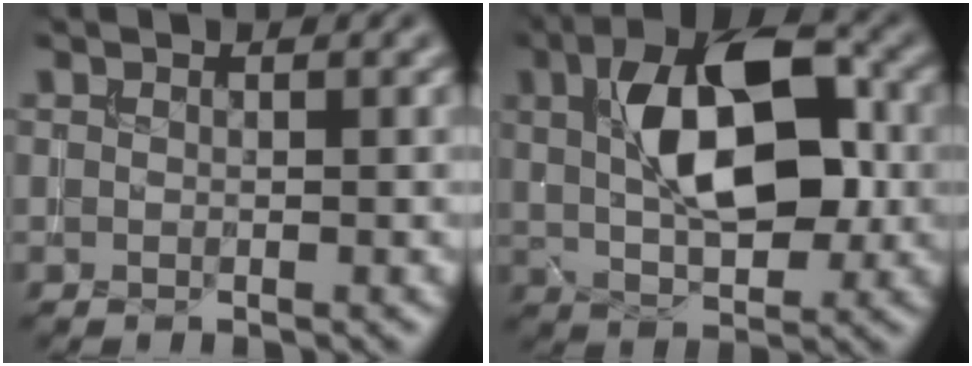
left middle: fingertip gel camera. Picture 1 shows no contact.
{"total": 10.2, "force": [1.7, 5.0, 8.7], "torque": [-0.134, 0.017, 0.023]}